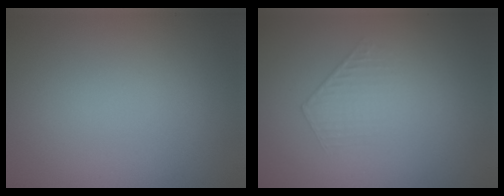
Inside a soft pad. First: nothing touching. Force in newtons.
{"total": 1.0, "press": 0.4, "slide": 0.9}